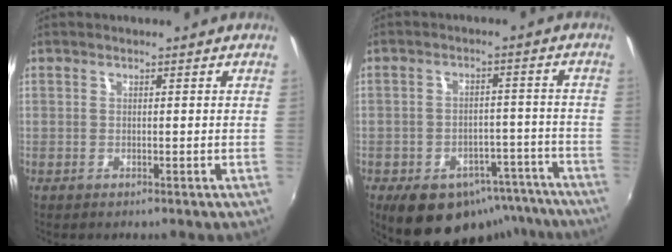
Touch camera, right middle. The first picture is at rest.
{"total": 15.2, "force": [-10.7, 9.0, 6.1], "torque": [-0.108, 0.021, -0.112]}